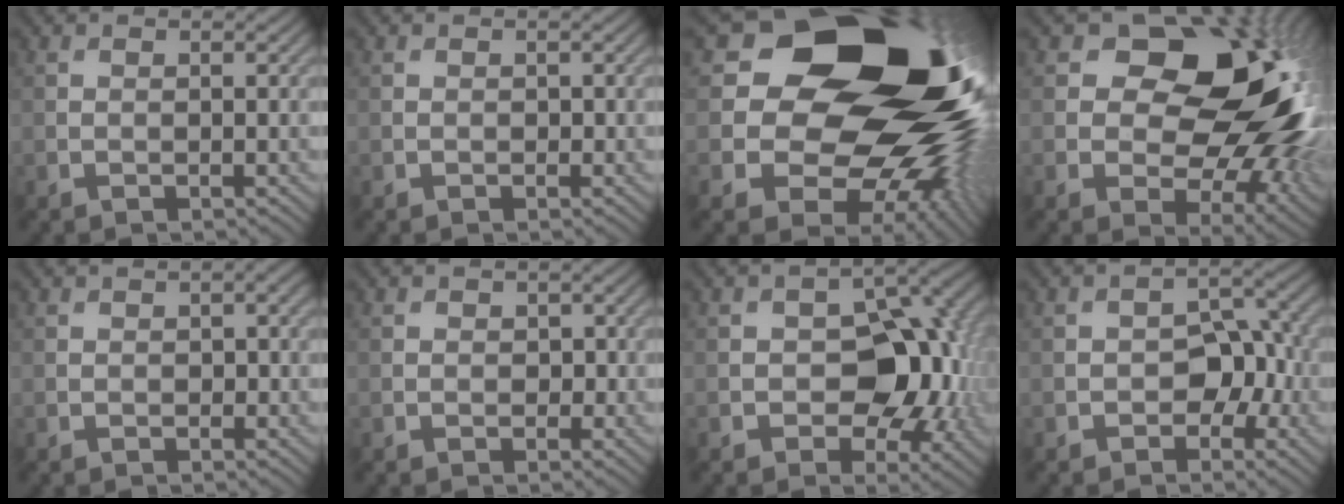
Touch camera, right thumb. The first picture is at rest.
{"total": 0.0}
{"total": 23.1, "force": [4.3, 17.5, 14.4], "torque": [-0.251, 0.007, 0.069]}
{"total": 17.0, "force": [3.3, 11.3, 12.3], "torque": [-0.142, 0.002, 0.056]}
{"total": 1.7, "force": [0.6, 0.9, 1.3], "torque": [-0.018, 0.000, 0.013]}
{"total": 0.9, "force": [-0.1, 0.8, 0.3], "torque": [0.001, -0.006, -0.002]}
{"total": 9.7, "force": [-1.7, 6.4, 7.0], "torque": [-0.083, -0.005, -0.029]}
{"total": 4.3, "force": [-1.6, 3.0, 2.7], "torque": [-0.018, 0.004, -0.027]}